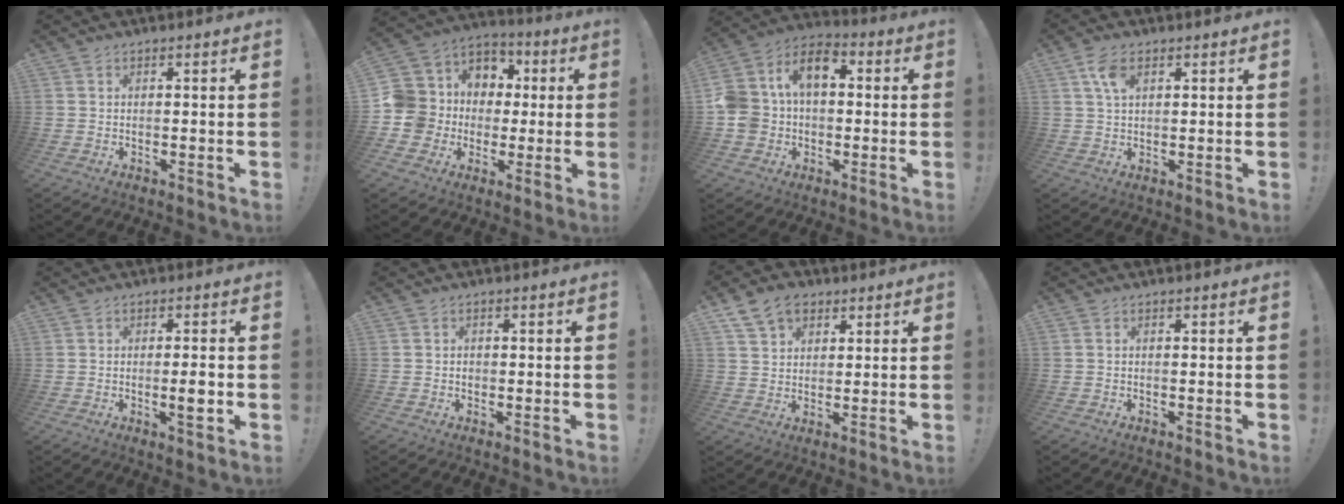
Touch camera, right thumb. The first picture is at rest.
{"total": 12.9, "force": [-0.5, 12.4, 3.5], "torque": [-0.056, 0.009, 0.021]}
{"total": 13.3, "force": [2.1, 10.6, 7.9], "torque": [-0.143, 0.013, 0.042]}
{"total": 5.2, "force": [2.3, 2.7, 3.7], "torque": [-0.070, -0.001, 0.042]}
{"total": 3.8, "force": [-0.8, 1.1, 3.5], "torque": [-0.039, -0.002, -0.015]}
{"total": 1.1, "force": [-0.4, 1.0, 0.3], "torque": [-0.002, 0.002, -0.007]}
{"total": 9.2, "force": [5.1, 6.6, 3.8], "torque": [-0.059, -0.016, 0.099]}
{"total": 0.0}